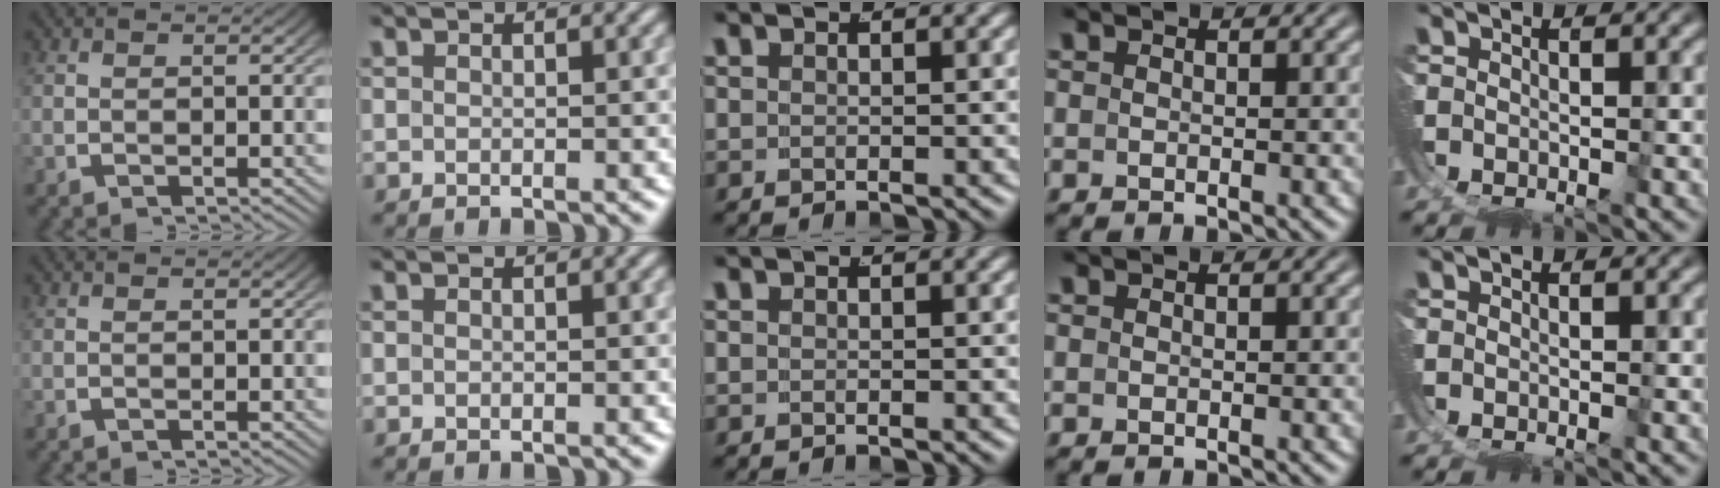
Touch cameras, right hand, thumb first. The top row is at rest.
{}